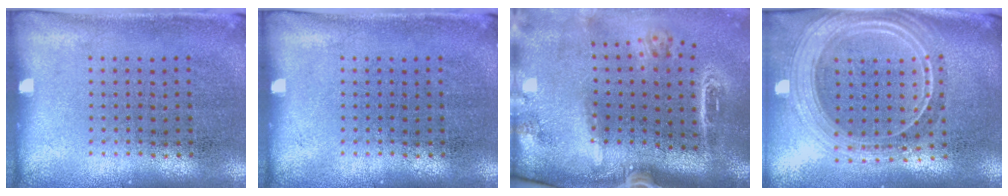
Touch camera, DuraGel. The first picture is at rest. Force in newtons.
{"total": 0.0}
{"total": 3.0, "press": 2.1, "slide": 2.1}
{"total": 2.5, "press": 2.2, "slide": 1.3}